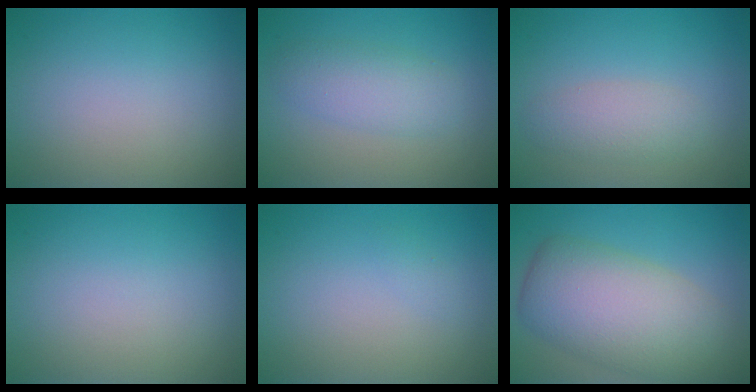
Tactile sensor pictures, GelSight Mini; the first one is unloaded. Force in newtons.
{"total": 3.1, "press": 3.1, "slide": 0.1}
{"total": 2.5, "press": 2.5, "slide": 0.2}
{"total": 0.0}
{"total": 0.5, "press": 0.5, "slide": 0.0}
{"total": 9.0, "press": 9.0, "slide": 0.7}